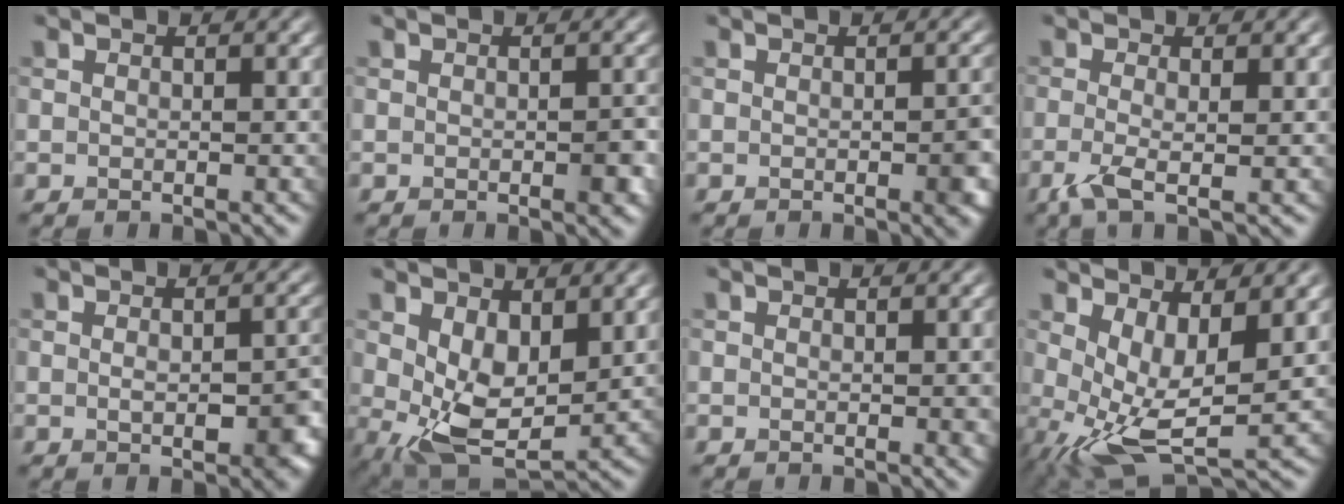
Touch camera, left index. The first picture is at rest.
{"total": 1.6, "force": [-0.5, 0.7, 1.3], "torque": [-0.018, -0.004, -0.004]}
{"total": 2.0, "force": [-0.8, 0.4, 1.7], "torque": [-0.024, -0.003, -0.008]}
{"total": 3.1, "force": [-1.0, 0.7, 2.8], "torque": [-0.070, -0.010, -0.021]}
{"total": 3.9, "force": [-0.9, 1.9, 3.3], "torque": [-0.054, -0.009, -0.009]}
{"total": 6.5, "force": [0.4, 3.7, 5.3], "torque": [-0.114, -0.016, 0.017]}
{"total": 1.0, "force": [-0.1, 0.3, 1.0], "torque": [-0.011, -0.003, 0.000]}
{"total": 7.0, "force": [0.2, 2.7, 6.5], "torque": [-0.134, -0.014, 0.007]}